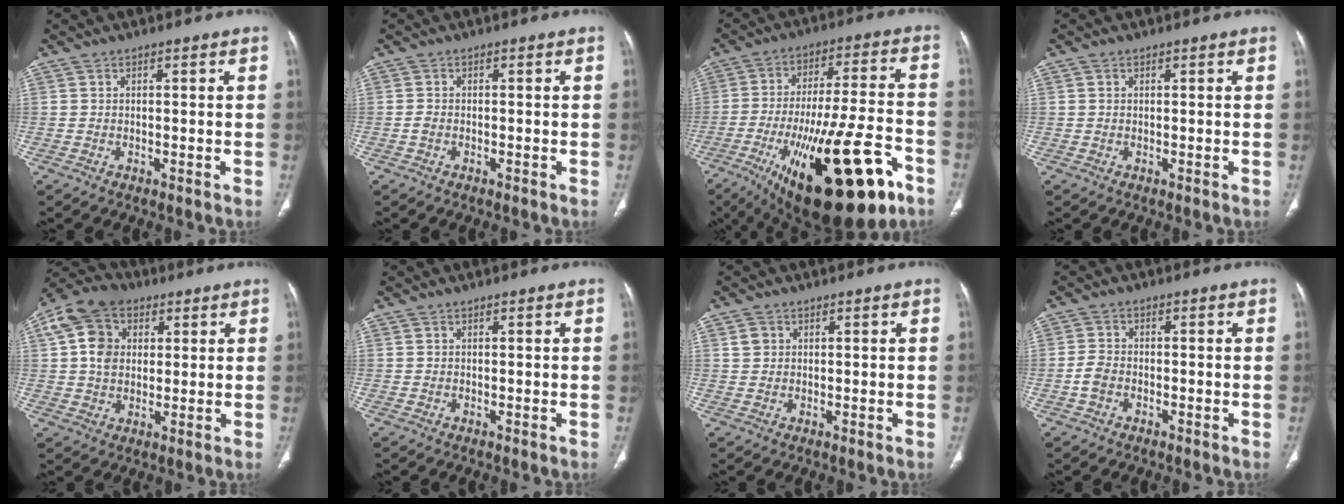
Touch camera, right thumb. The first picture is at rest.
{"total": 1.0, "force": [-0.5, 0.6, 0.7], "torque": [-0.018, -0.001, -0.013]}
{"total": 29.7, "force": [-13.9, 9.6, 24.5], "torque": [-0.371, 0.039, -0.206]}
{"total": 0.5, "force": [0.2, 0.4, 0.2], "torque": [-0.004, 0.003, 0.004]}
{"total": 11.3, "force": [2.8, 9.0, 6.3], "torque": [-0.116, 0.011, 0.043]}
{"total": 0.0}
{"total": 1.7, "force": [0.6, 1.5, 0.6], "torque": [-0.004, 0.000, 0.009]}
{"total": 3.0, "force": [-1.3, 2.0, 1.8], "torque": [-0.039, 0.011, -0.028]}